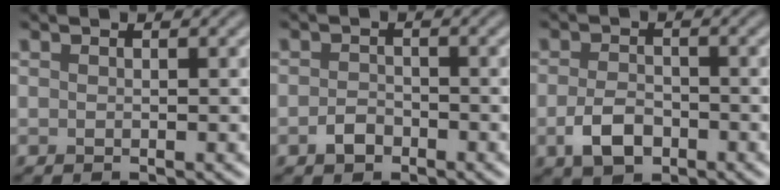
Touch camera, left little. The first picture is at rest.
{"total": 1.7, "force": [-1.1, 1.1, 0.7], "torque": [-0.012, 0.001, -0.026]}
{"total": 3.2, "force": [-1.5, 2.0, 2.0], "torque": [-0.043, -0.003, -0.032]}